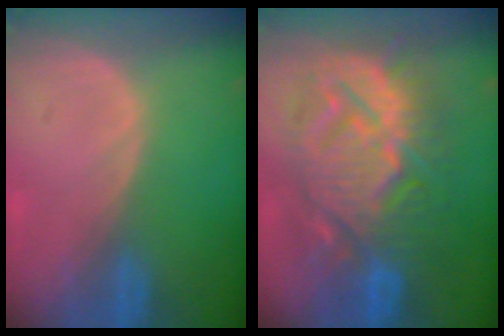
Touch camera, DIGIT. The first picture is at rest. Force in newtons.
{"total": 13.9, "press": 13.8, "slide": 1.3}